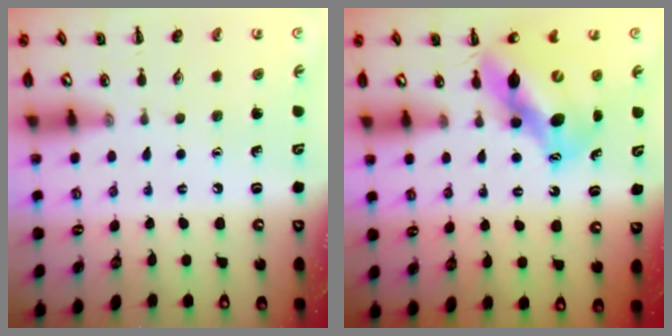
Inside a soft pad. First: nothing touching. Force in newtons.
{"total": 12.6, "press": 12.1, "slide": 3.4}